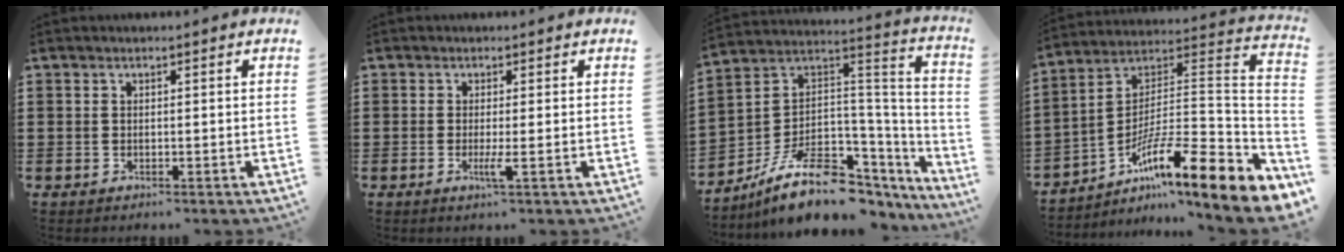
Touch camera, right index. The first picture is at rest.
{"total": 2.3, "force": [-0.7, -0.1, 2.2], "torque": [-0.037, -0.008, -0.012]}
{"total": 14.0, "force": [-7.7, 7.4, 9.2], "torque": [-0.182, 0.025, -0.122]}
{"total": 12.7, "force": [-7.6, 1.5, 10.1], "torque": [-0.140, -0.026, -0.146]}